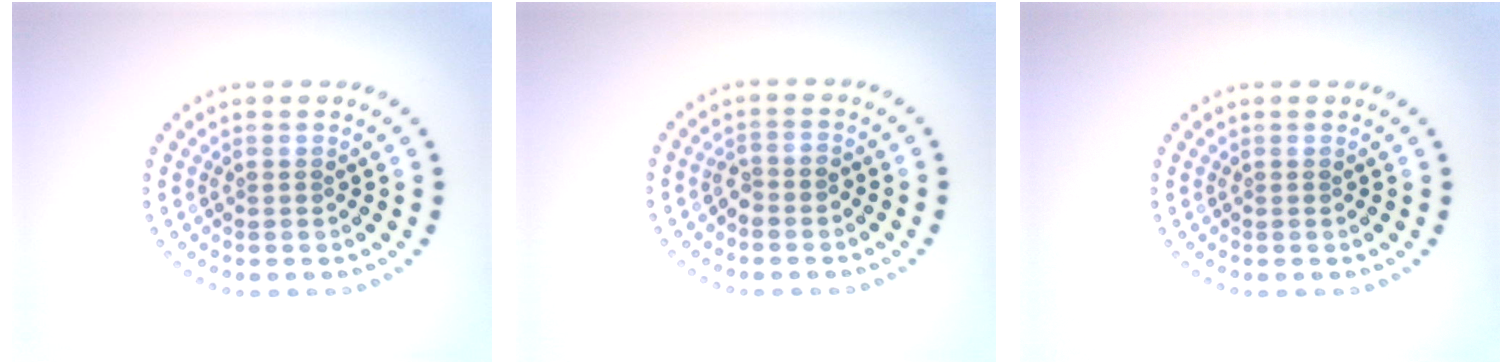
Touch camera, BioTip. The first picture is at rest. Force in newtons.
{"total": 1.4, "press": 1.1, "slide": 0.8}
{"total": 0.0}